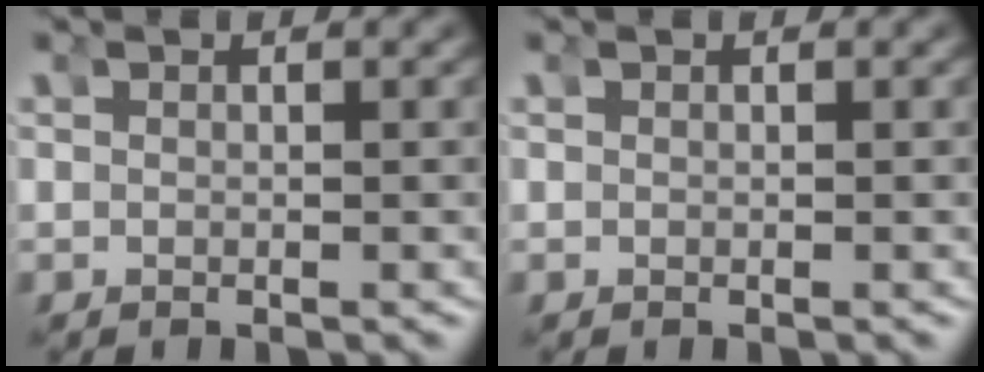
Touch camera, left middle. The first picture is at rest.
{"total": 0.0}